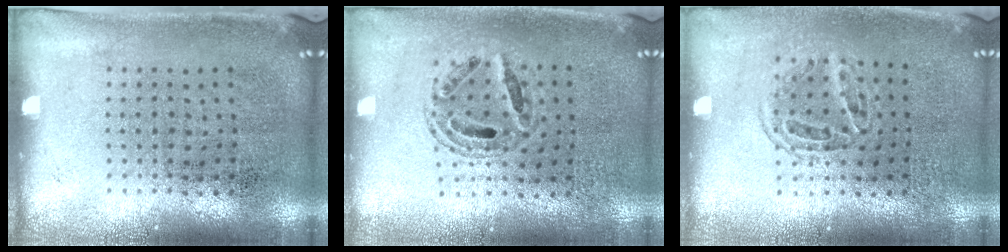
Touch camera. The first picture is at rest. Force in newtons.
{"total": 0.8, "press": 0.7, "slide": 0.2}
{"total": 1.2, "press": 1.0, "slide": 0.5}